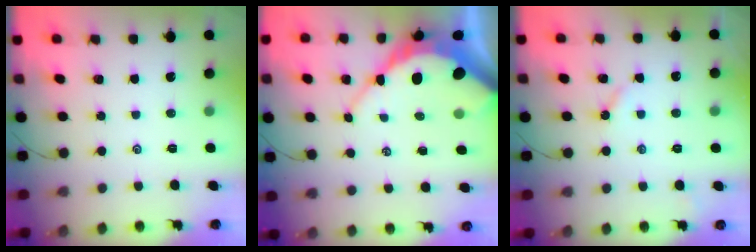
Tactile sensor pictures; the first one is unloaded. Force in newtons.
{"total": 12.5, "press": 12.5, "slide": 1.1}
{"total": 2.0, "press": 2.0, "slide": 0.3}